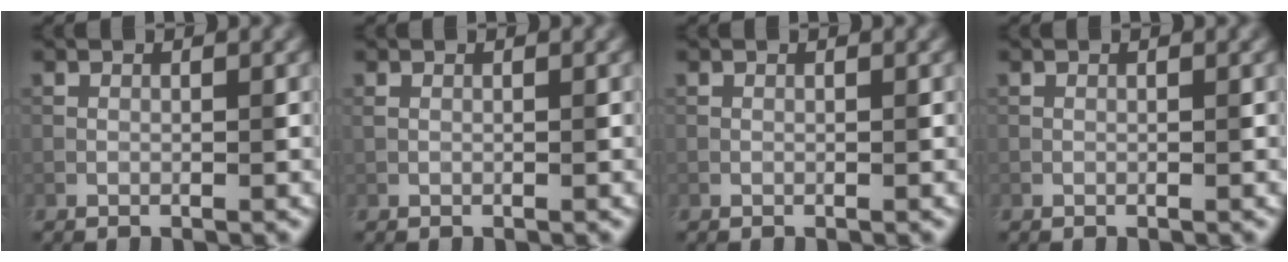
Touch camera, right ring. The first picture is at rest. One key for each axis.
{"total": 0.5, "fx": 0.2, "fy": 0.2, "fz": 0.5, "tx": -0.009, "ty": 0.000, "tz": 0.004}
{"total": 0.0}
{"total": 0.0}